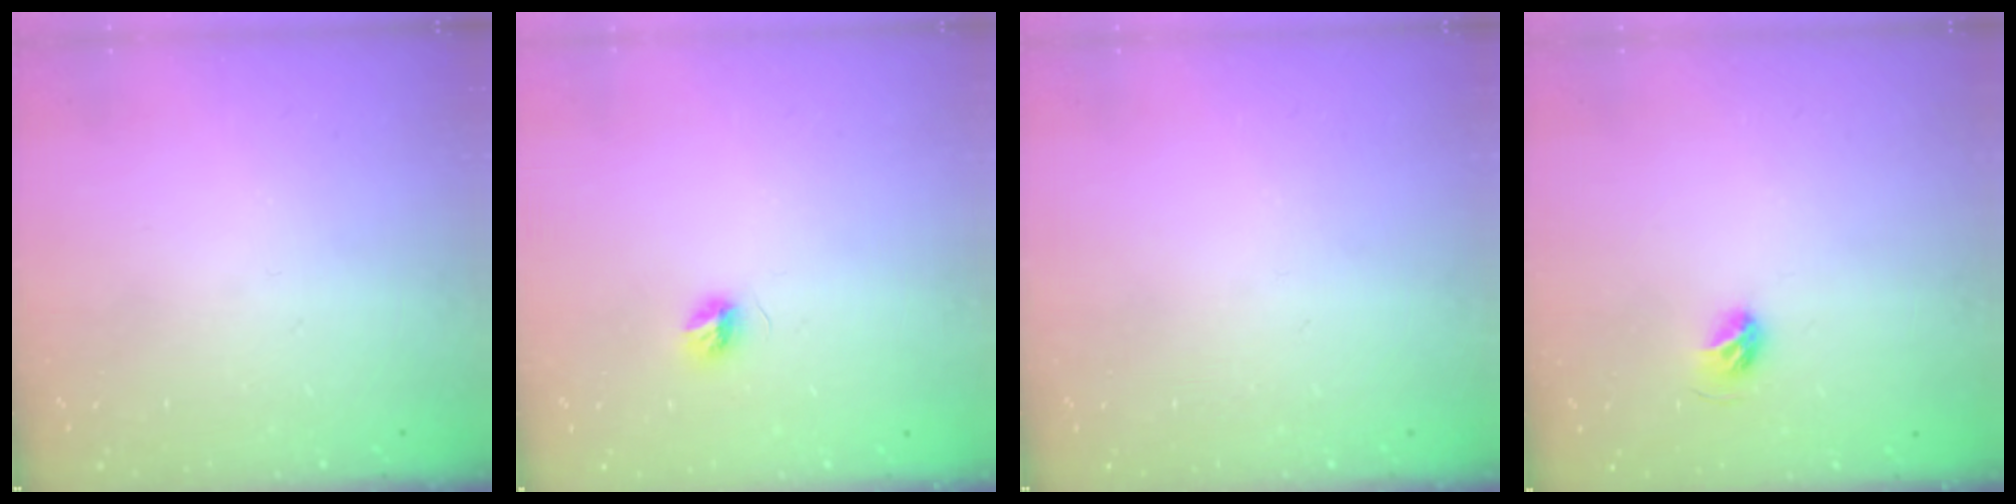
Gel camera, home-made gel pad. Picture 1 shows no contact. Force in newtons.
{"total": 5.0, "press": 5.0, "slide": 0.6}
{"total": 0.0}
{"total": 5.3, "press": 5.2, "slide": 0.9}